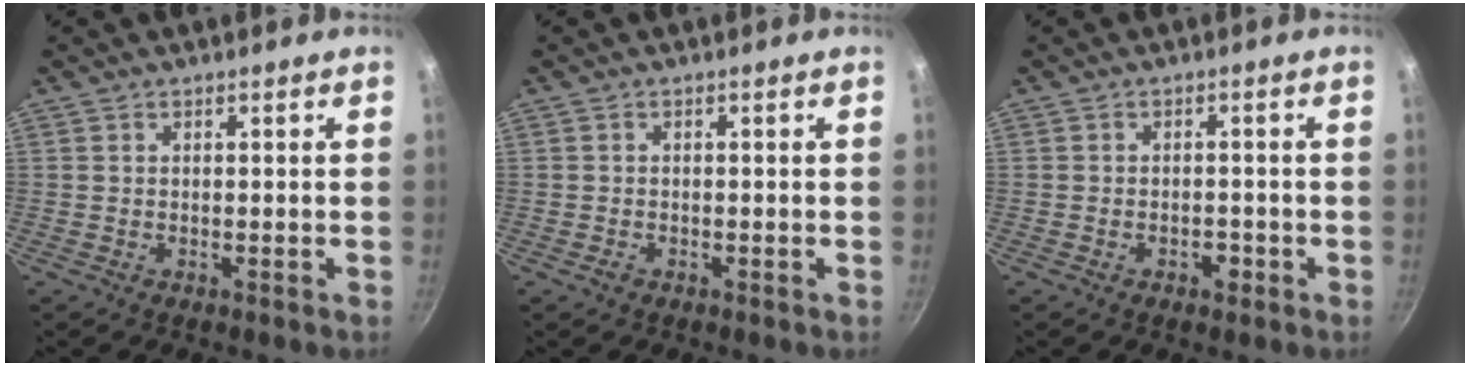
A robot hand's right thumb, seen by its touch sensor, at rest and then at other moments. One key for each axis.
{"total": 1.0, "fx": -0.6, "fy": 0.7, "fz": 0.4, "tx": -0.006, "ty": 0.002, "tz": -0.010}
{"total": 2.2, "fx": -1.1, "fy": 1.4, "fz": 1.3, "tx": -0.013, "ty": 0.010, "tz": -0.014}